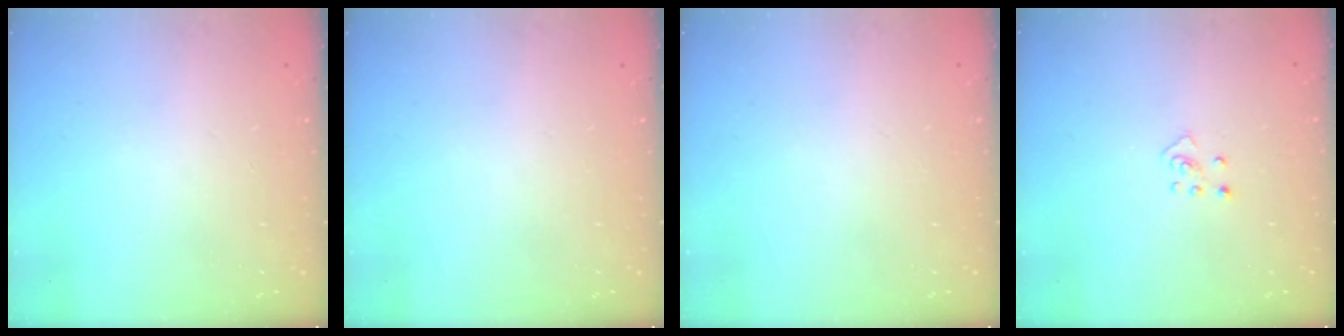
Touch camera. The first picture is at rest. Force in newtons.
{"total": 0.0}
{"total": 0.0}
{"total": 3.7, "press": 3.7, "slide": 0.3}